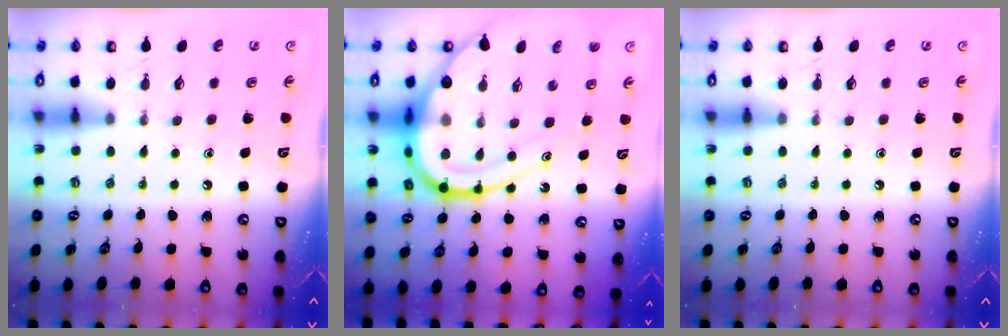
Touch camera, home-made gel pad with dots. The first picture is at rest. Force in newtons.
{"total": 21.9, "press": 21.8, "slide": 2.1}
{"total": 0.0}